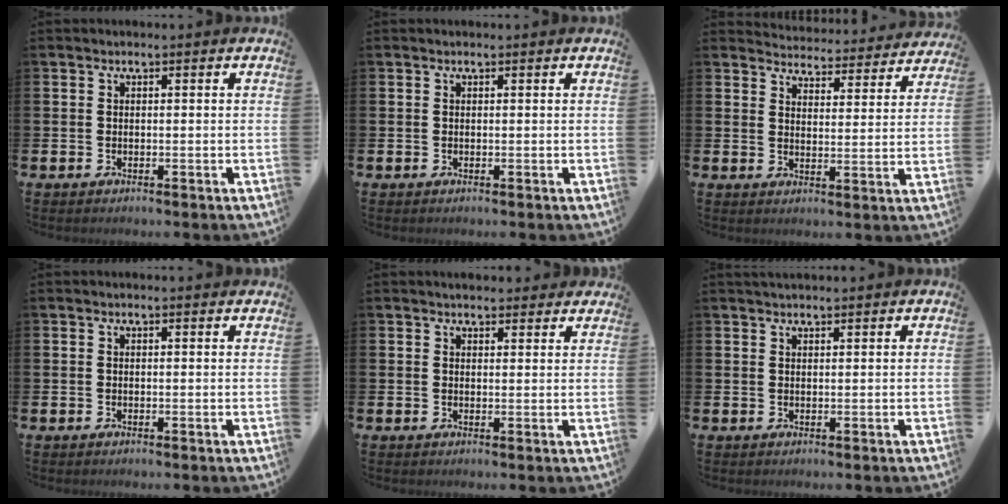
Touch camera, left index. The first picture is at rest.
{"total": 0.0}
{"total": 4.4, "force": [4.4, 0.7, 0.0], "torque": [-0.018, -0.040, 0.073]}
{"total": 0.0}
{"total": 2.5, "force": [2.3, 0.7, 0.0], "torque": [0.005, -0.008, 0.041]}
{"total": 1.3, "force": [1.2, 0.2, 0.3], "torque": [0.004, -0.002, 0.020]}